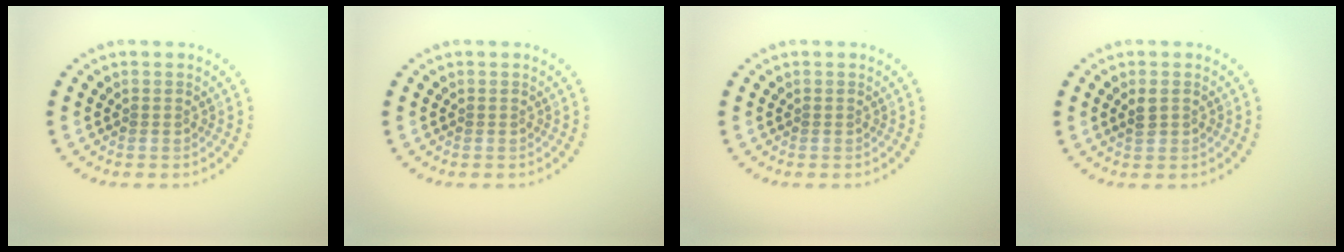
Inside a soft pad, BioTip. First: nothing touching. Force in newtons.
{"total": 0.0}
{"total": 0.0}
{"total": 1.4, "press": 1.4, "slide": 0.1}